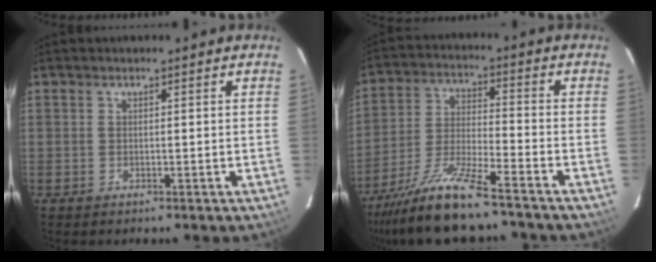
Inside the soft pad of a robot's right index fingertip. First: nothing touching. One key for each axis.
{"total": 11.7, "fx": -9.9, "fy": 0.4, "fz": 6.3, "tx": -0.136, "ty": -0.006, "tz": -0.186}